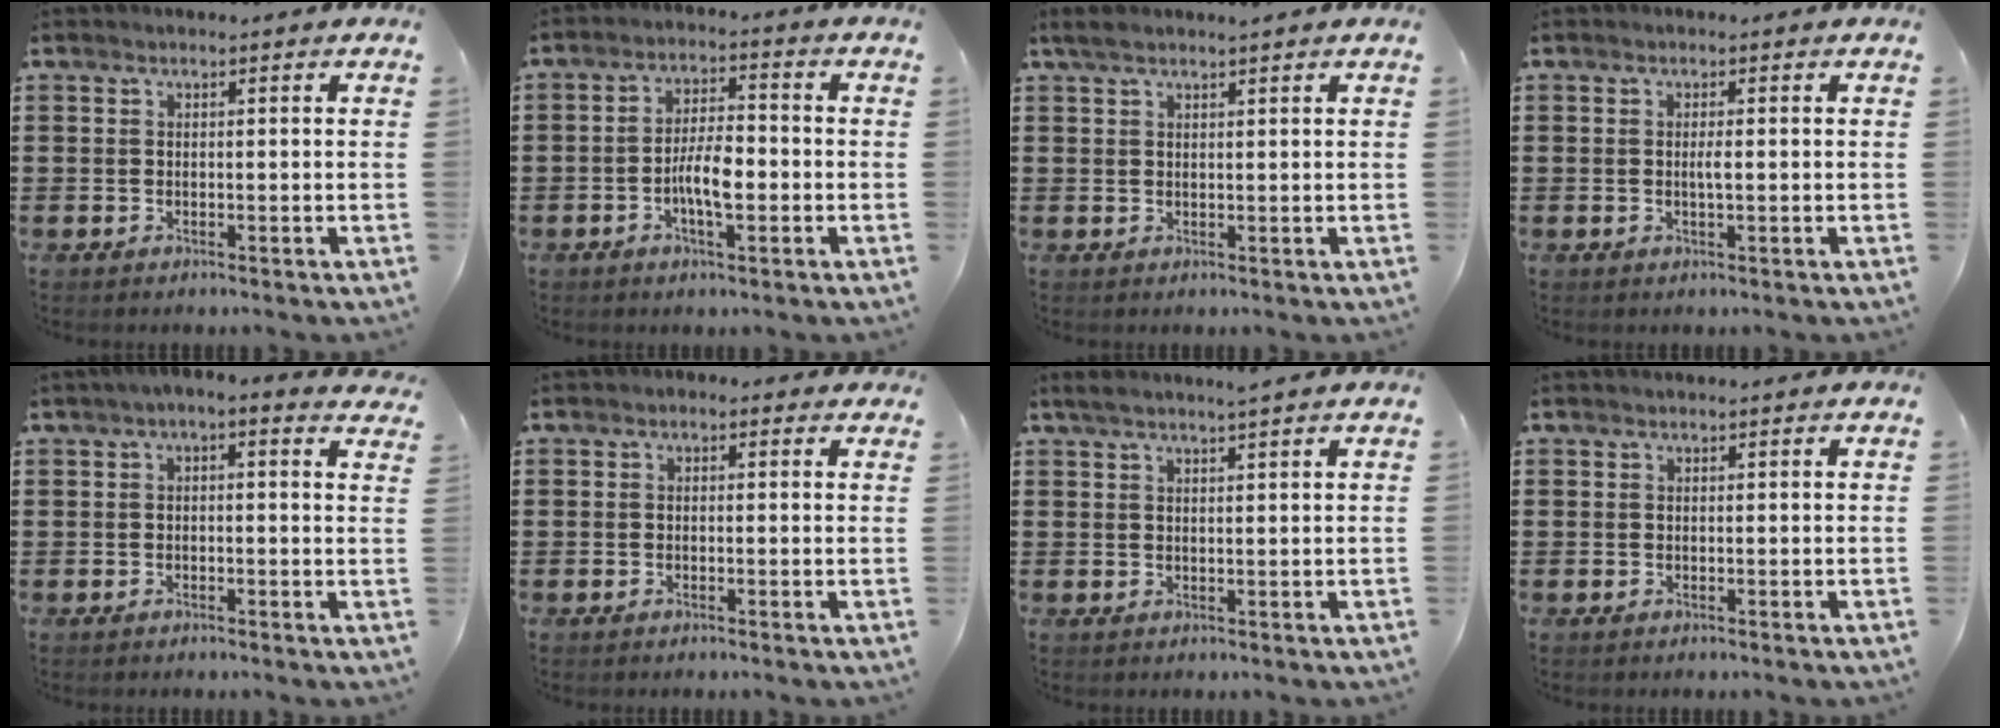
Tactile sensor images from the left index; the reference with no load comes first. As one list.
[{"total": 5.9, "force": [-1.7, 2.0, 5.3], "torque": [-0.106, 0.007, -0.036]}, {"total": 1.9, "force": [1.5, 0.2, 1.2], "torque": [-0.026, 0.001, 0.028]}, {"total": 1.3, "force": [0.0, 0.1, 1.3], "torque": [-0.026, -0.002, -0.002]}, {"total": 1.4, "force": [-0.1, 0.4, 1.4], "torque": [-0.025, 0.003, -0.005]}, {"total": 0.9, "force": [-0.3, 0.6, 0.5], "torque": [-0.010, 0.005, -0.006]}, {"total": 2.3, "force": [1.9, -0.4, 1.2], "torque": [-0.027, 0.002, 0.036]}, {"total": 0.0}]